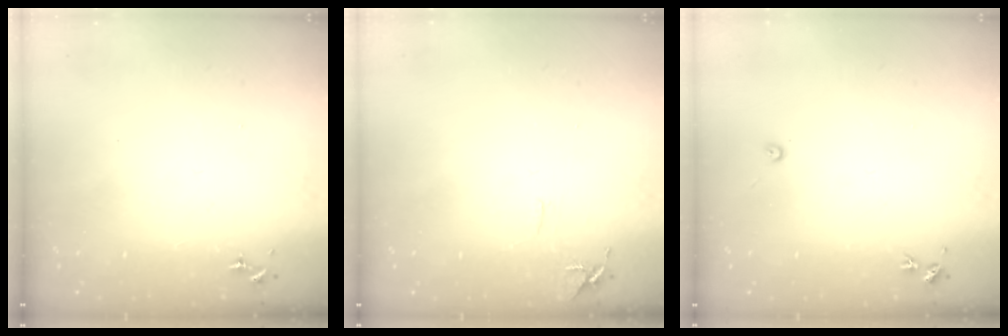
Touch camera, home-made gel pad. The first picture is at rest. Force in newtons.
{"total": 6.5, "press": 6.4, "slide": 0.7}
{"total": 3.5, "press": 3.5, "slide": 0.3}